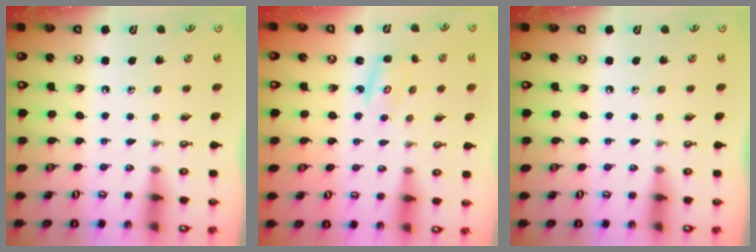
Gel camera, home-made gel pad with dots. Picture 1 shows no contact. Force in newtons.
{"total": 2.8, "press": 2.8, "slide": 0.4}
{"total": 0.0}